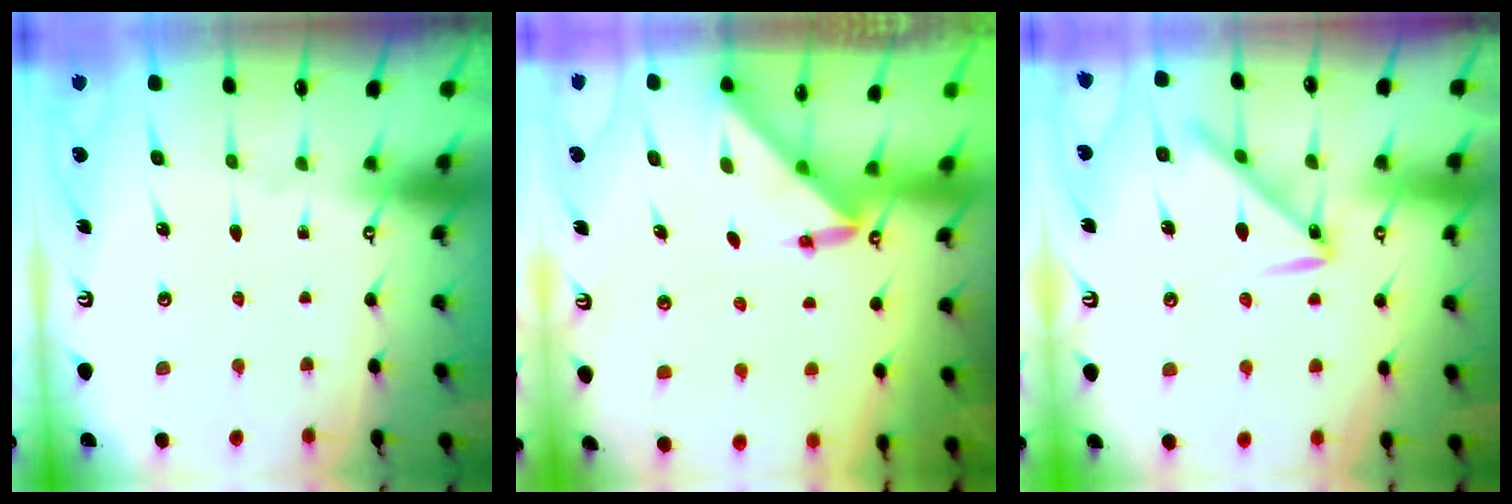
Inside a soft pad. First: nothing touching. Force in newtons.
{"total": 3.2, "press": 3.2, "slide": 0.3}
{"total": 9.3, "press": 9.2, "slide": 0.5}